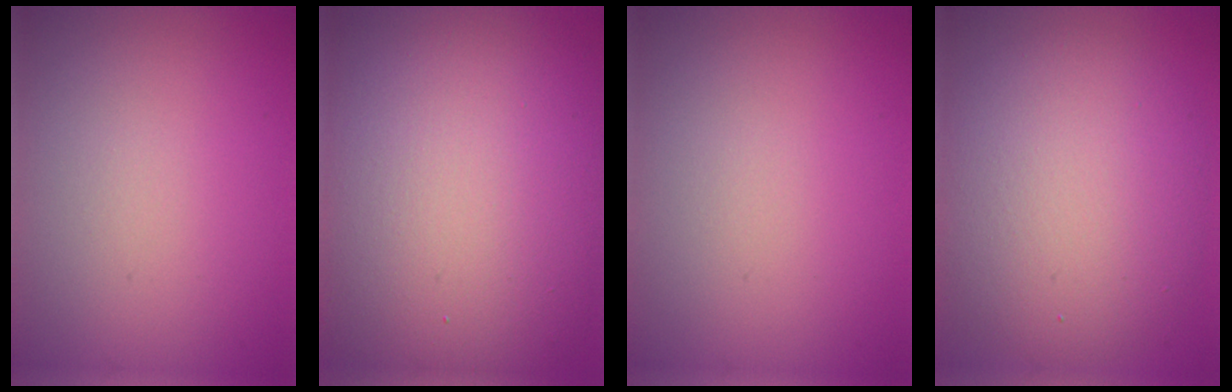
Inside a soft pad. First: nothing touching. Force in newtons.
{"total": 17.4, "press": 17.4, "slide": 1.0}
{"total": 0.0}
{"total": 9.5, "press": 9.5, "slide": 0.3}